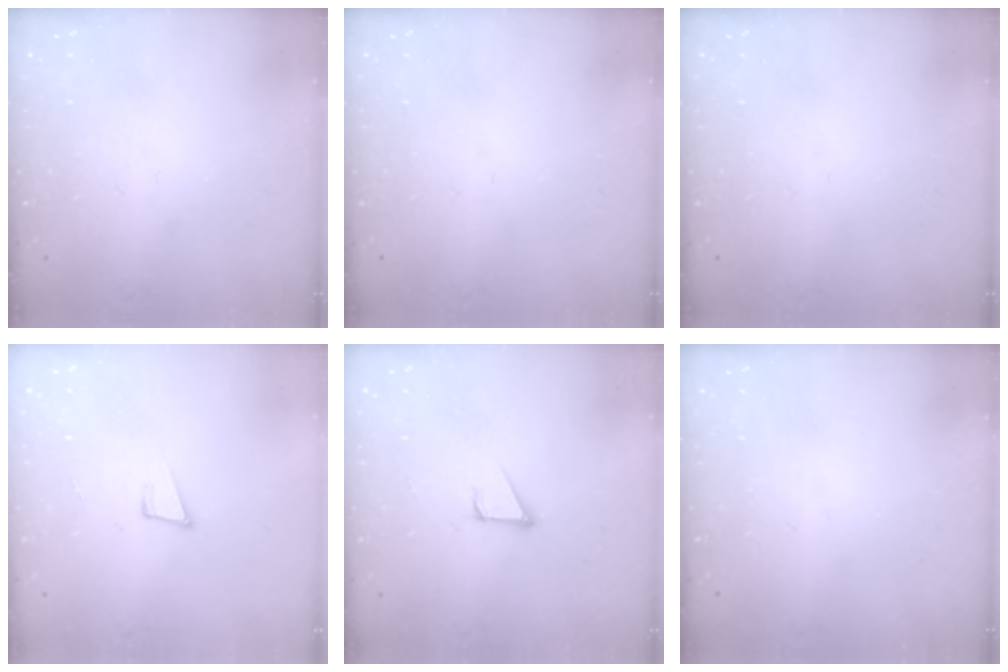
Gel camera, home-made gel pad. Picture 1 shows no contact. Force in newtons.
{"total": 0.0}
{"total": 0.0}
{"total": 5.7, "press": 4.5, "slide": 3.4}
{"total": 2.1, "press": 2.1, "slide": 0.1}
{"total": 0.0}